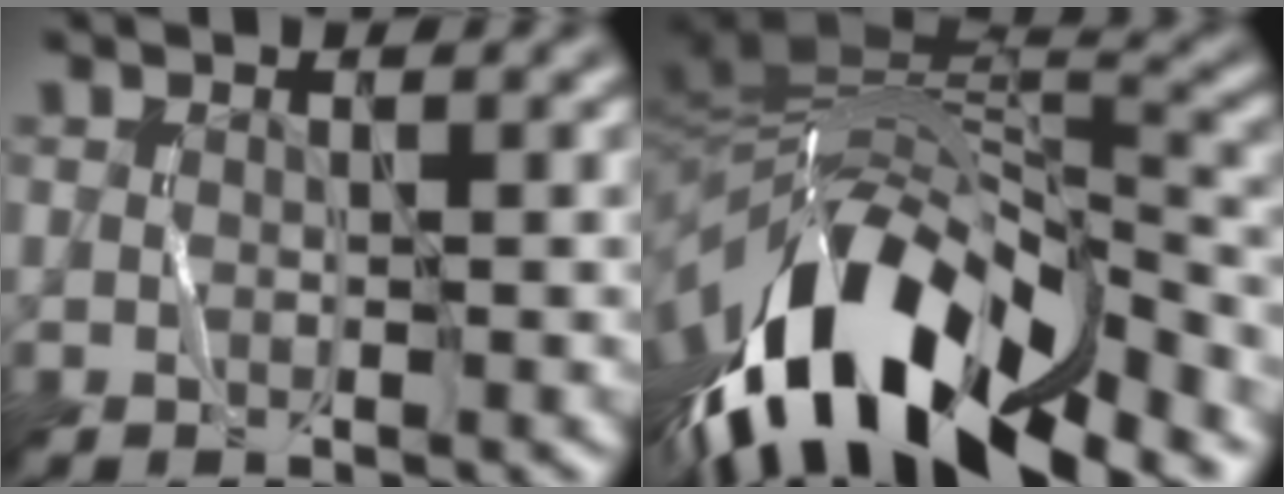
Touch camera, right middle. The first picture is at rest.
{"total": 14.9, "force": [-8.3, 6.2, 10.8], "torque": [-0.205, 0.021, -0.143]}